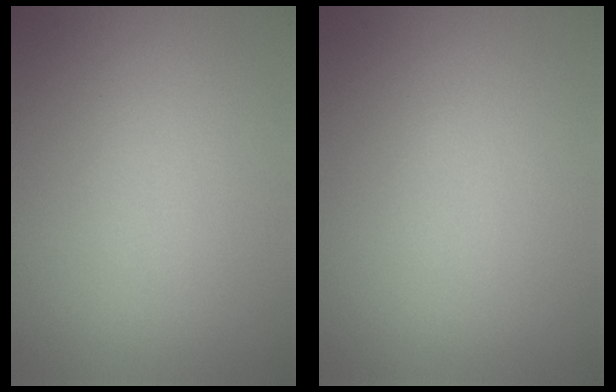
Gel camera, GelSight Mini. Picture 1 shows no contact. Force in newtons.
{"total": 0.0}